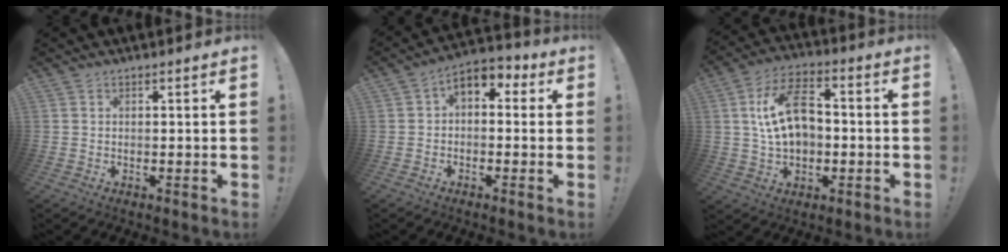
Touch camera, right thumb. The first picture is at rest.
{"total": 5.2, "force": [0.4, 3.7, 3.6], "torque": [-0.050, 0.004, 0.011]}
{"total": 15.0, "force": [0.9, 9.8, 11.3], "torque": [-0.174, 0.014, 0.018]}